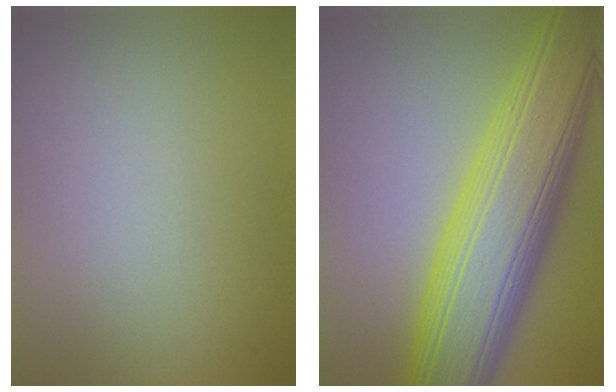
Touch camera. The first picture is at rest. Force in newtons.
{"total": 12.2, "press": 12.2, "slide": 0.3}